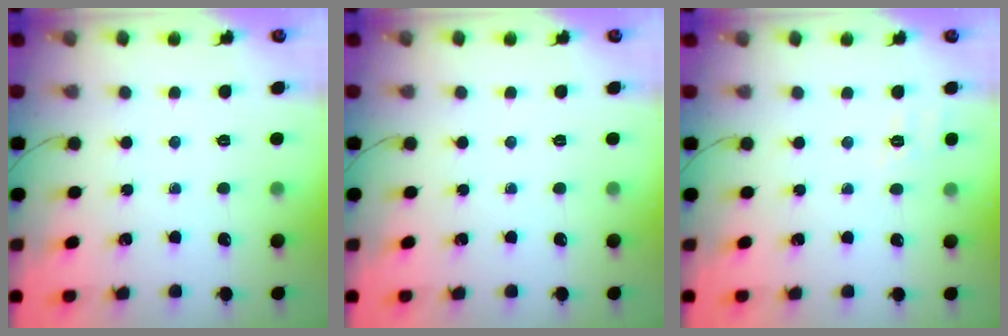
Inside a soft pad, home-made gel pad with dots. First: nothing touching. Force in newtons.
{"total": 0.0}
{"total": 7.6, "press": 7.3, "slide": 2.1}